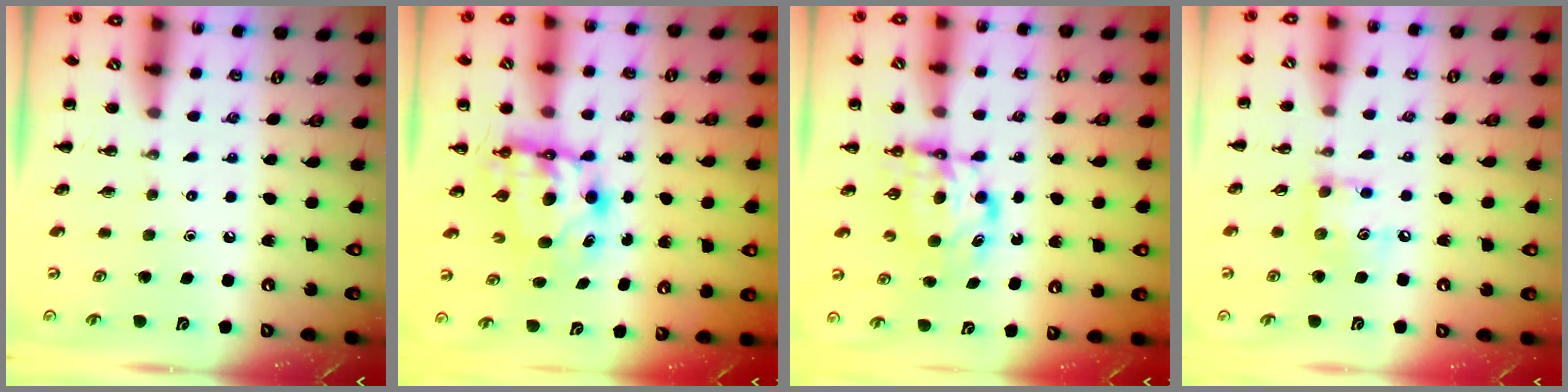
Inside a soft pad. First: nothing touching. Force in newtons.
{"total": 7.3, "press": 7.1, "slide": 1.5}
{"total": 5.7, "press": 5.6, "slide": 1.4}
{"total": 8.4, "press": 8.4, "slide": 0.5}